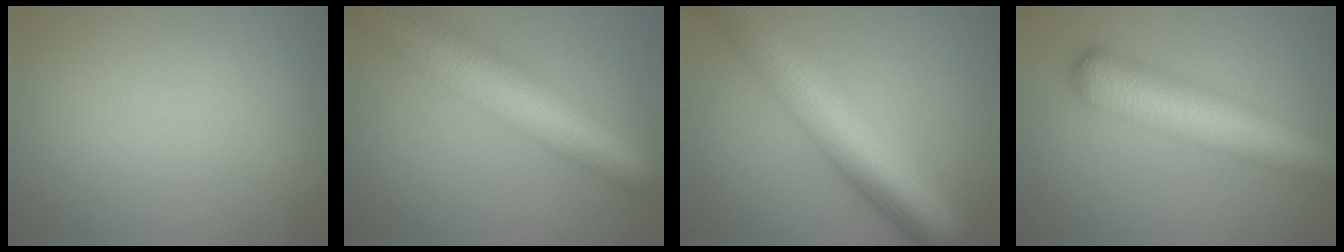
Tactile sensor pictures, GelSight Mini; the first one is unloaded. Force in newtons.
{"total": 10.9, "press": 10.9, "slide": 0.6}
{"total": 10.8, "press": 10.8, "slide": 0.2}
{"total": 8.7, "press": 8.7, "slide": 0.4}